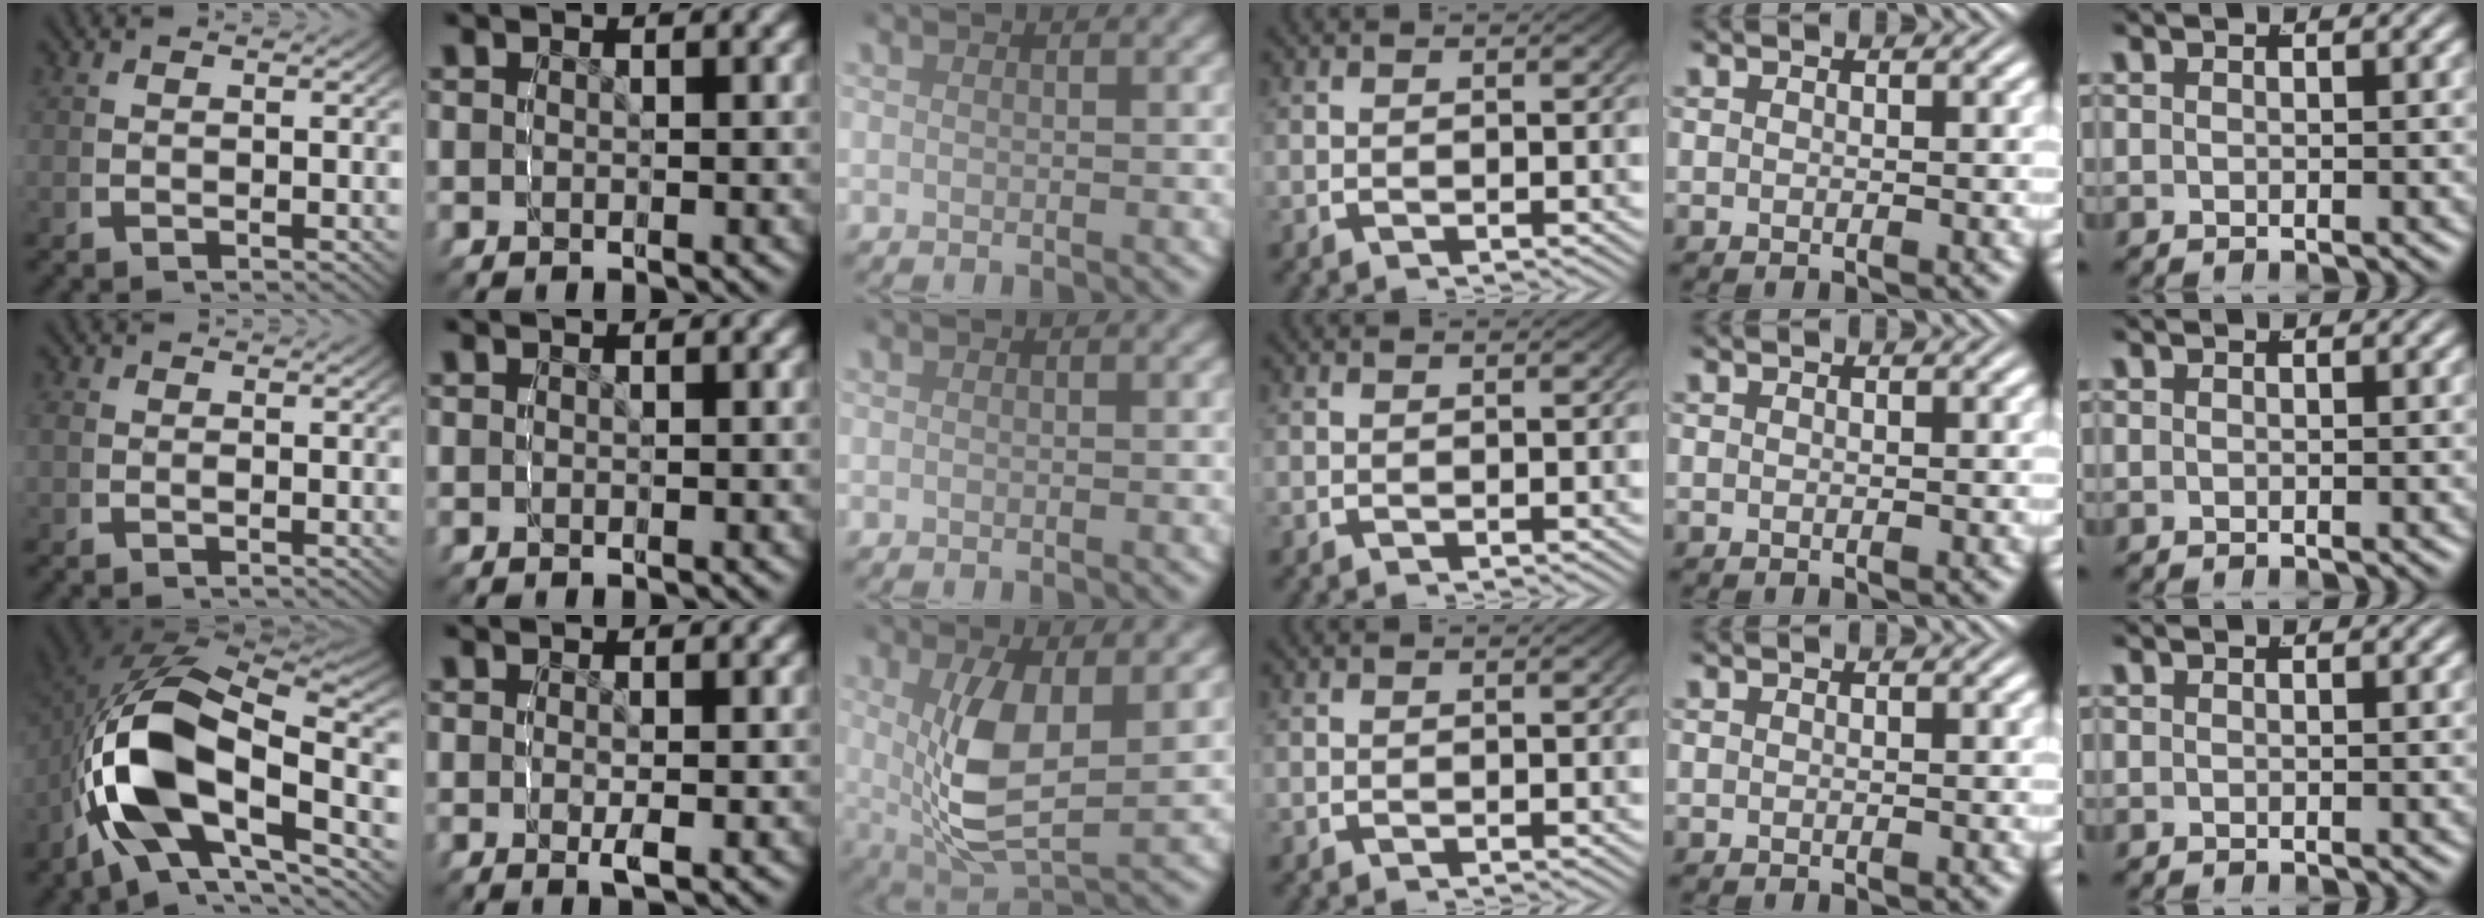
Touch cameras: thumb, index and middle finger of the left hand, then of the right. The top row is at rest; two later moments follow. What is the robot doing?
{"motion": "grasp_and_lifting", "object": "button"}